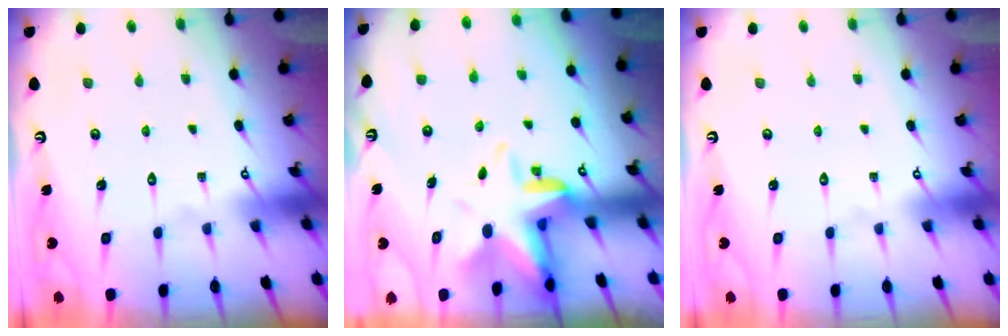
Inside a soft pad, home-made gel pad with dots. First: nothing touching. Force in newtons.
{"total": 6.7, "press": 6.5, "slide": 1.5}
{"total": 0.0}